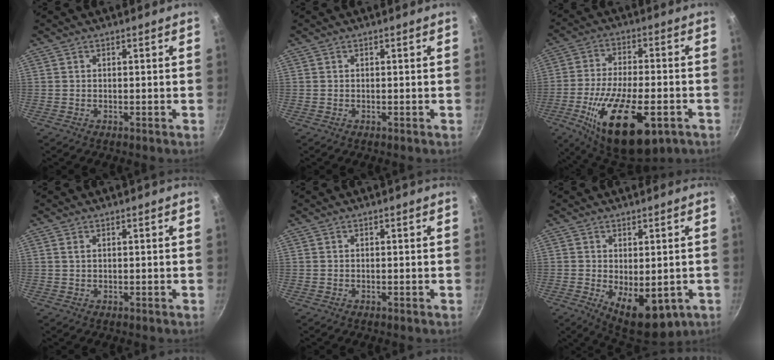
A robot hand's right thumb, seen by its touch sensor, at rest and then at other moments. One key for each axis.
{"total": 0.0}
{"total": 21.3, "fx": -8.4, "fy": 9.2, "fz": 17.3, "tx": -0.289, "ty": 0.011, "tz": -0.132}
{"total": 0.9, "fx": 0.4, "fy": 0.5, "fz": 0.6, "tx": -0.012, "ty": 0.002, "tz": 0.008}
{"total": 0.0}
{"total": 10.9, "fx": -2.4, "fy": 5.8, "fz": 8.9, "tx": -0.105, "ty": -0.015, "tz": -0.017}